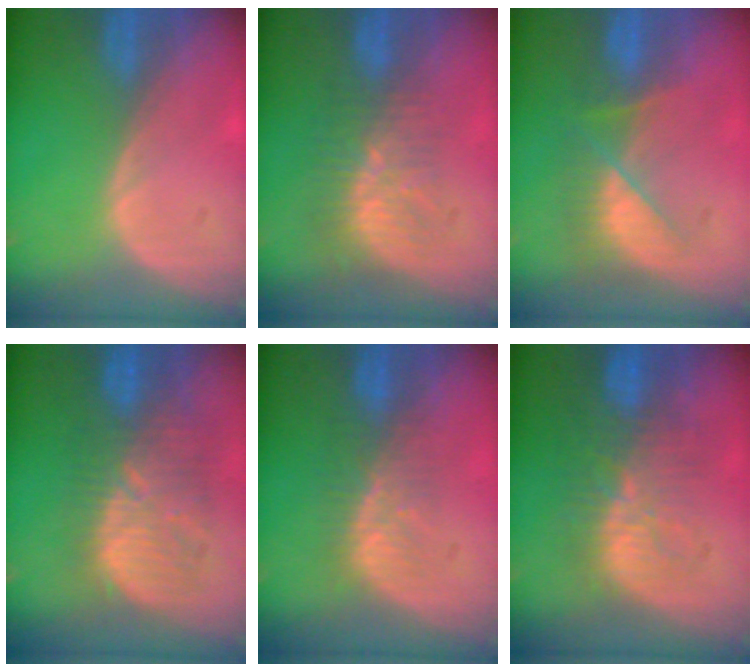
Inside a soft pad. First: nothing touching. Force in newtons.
{"total": 8.9, "press": 7.6, "slide": 4.7}
{"total": 7.9, "press": 6.9, "slide": 3.9}
{"total": 10.6, "press": 10.4, "slide": 2.3}
{"total": 5.7, "press": 5.5, "slide": 1.4}
{"total": 10.0, "press": 9.5, "slide": 3.0}